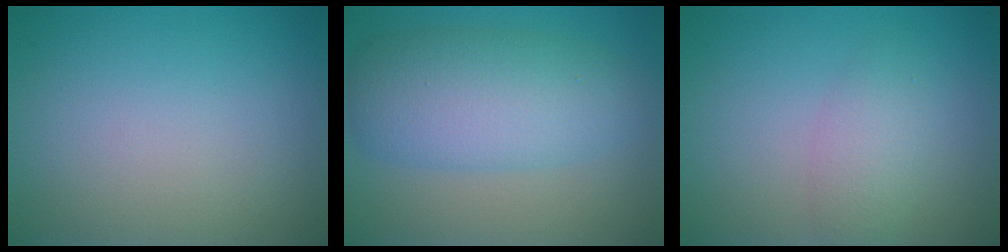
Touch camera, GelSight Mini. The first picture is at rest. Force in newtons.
{"total": 7.0, "press": 7.0, "slide": 0.1}
{"total": 2.3, "press": 2.3, "slide": 0.0}